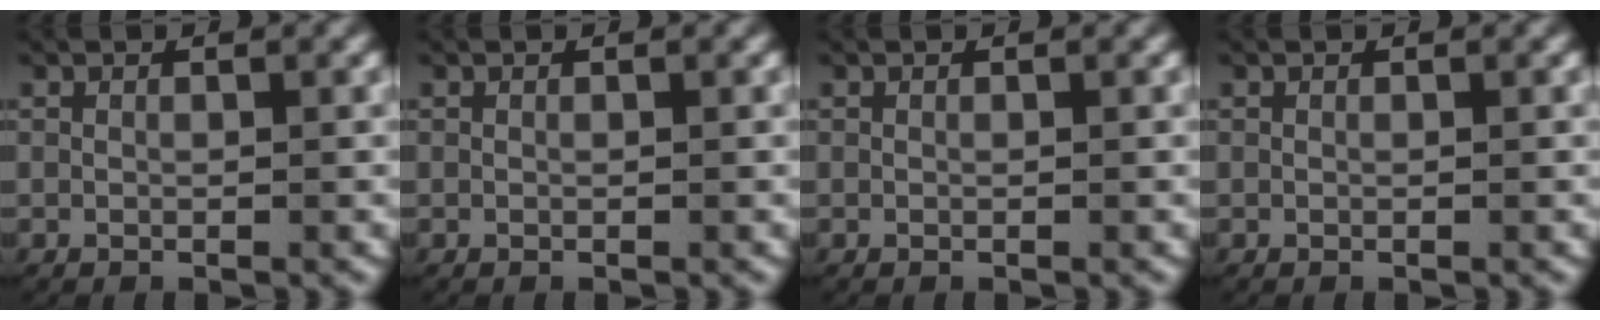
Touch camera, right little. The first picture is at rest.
{"total": 0.0}
{"total": 0.0}
{"total": 0.0}